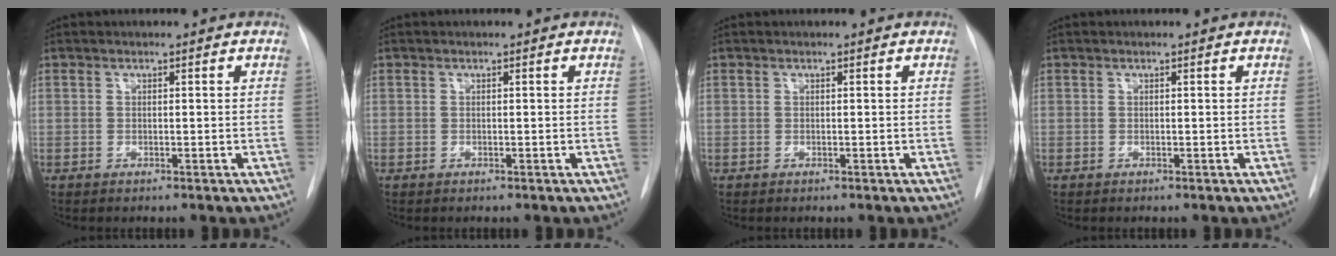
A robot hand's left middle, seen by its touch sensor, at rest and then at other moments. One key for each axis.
{"total": 0.0}
{"total": 0.0}
{"total": 0.0}